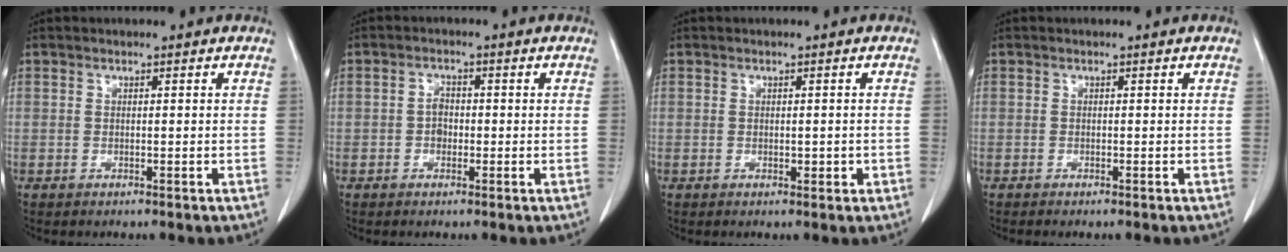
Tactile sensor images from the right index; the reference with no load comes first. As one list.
[{"total": 2.0, "force": [-0.5, 1.4, 1.3], "torque": [-0.017, 0.007, -0.010]}, {"total": 1.4, "force": [-0.3, 0.6, 1.2], "torque": [-0.017, -0.001, -0.001]}, {"total": 0.7, "force": [-0.6, 0.0, 0.4], "torque": [-0.013, -0.004, -0.008]}]